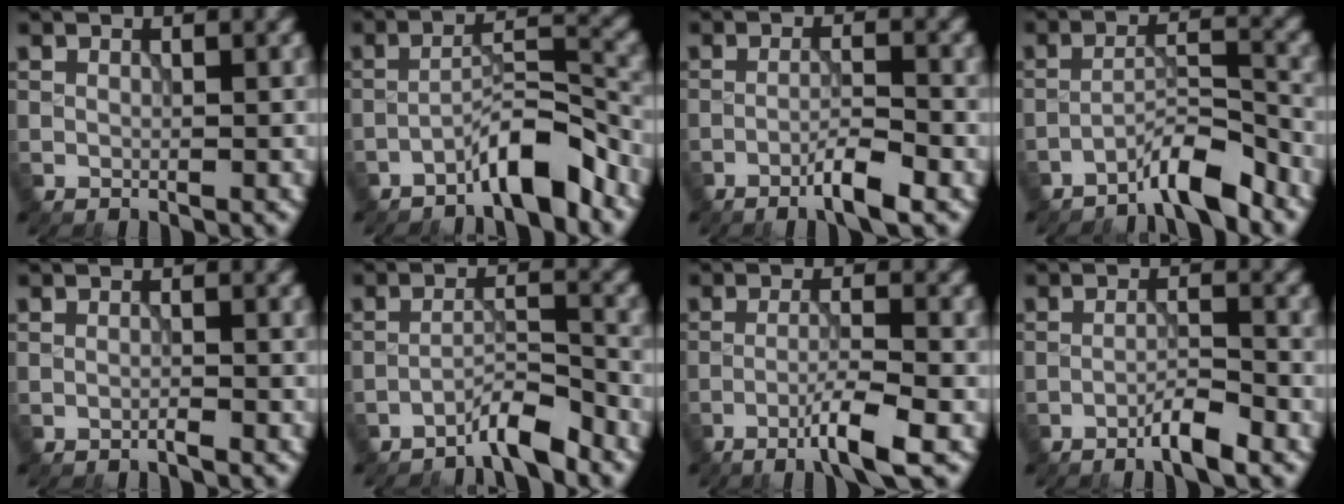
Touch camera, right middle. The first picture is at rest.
{"total": 5.0, "force": [-3.7, 0.9, 3.3], "torque": [-0.050, 0.019, -0.069]}
{"total": 3.3, "force": [-2.0, 0.2, 2.6], "torque": [-0.045, 0.007, -0.042]}
{"total": 4.2, "force": [-3.5, 0.5, 2.3], "torque": [-0.036, 0.012, -0.071]}
{"total": 0.6, "force": [-0.5, 0.0, 0.3], "torque": [-0.005, 0.003, -0.012]}
{"total": 3.4, "force": [-2.9, 0.3, 1.7], "torque": [-0.024, 0.012, -0.058]}
{"total": 4.1, "force": [-2.3, 0.1, 3.4], "torque": [-0.057, 0.008, -0.053]}
{"total": 2.8, "force": [-2.0, 0.2, 2.0], "torque": [-0.033, 0.007, -0.040]}